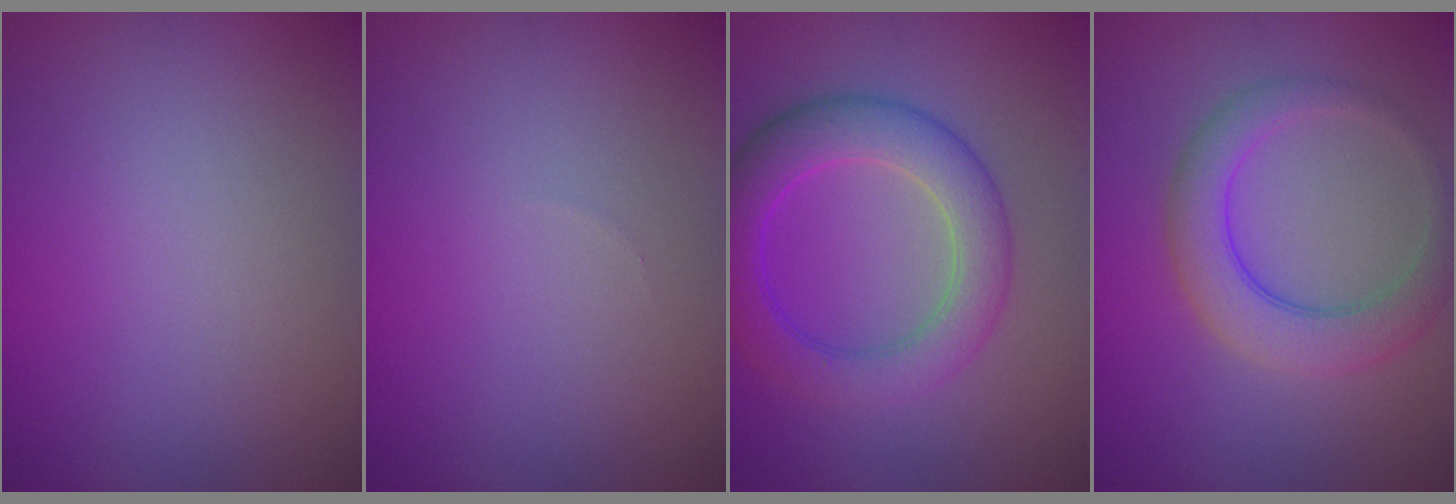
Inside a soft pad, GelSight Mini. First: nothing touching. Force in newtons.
{"total": 0.0}
{"total": 5.9, "press": 5.9, "slide": 0.0}
{"total": 4.6, "press": 4.6, "slide": 0.2}